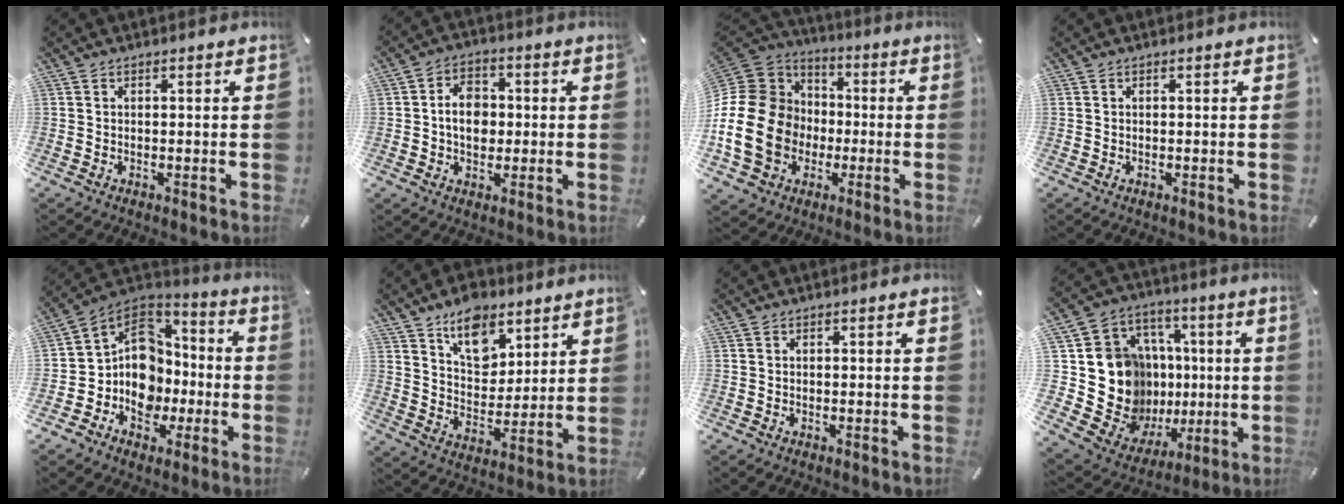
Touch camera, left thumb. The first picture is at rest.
{"total": 7.3, "force": [-0.2, 5.7, 4.6], "torque": [-0.082, 0.007, -0.005]}
{"total": 22.5, "force": [-4.7, 18.8, 11.5], "torque": [-0.246, 0.028, -0.067]}
{"total": 0.0}
{"total": 12.5, "force": [-1.9, 11.6, 4.1], "torque": [-0.092, -0.013, -0.028]}
{"total": 11.7, "force": [7.7, 7.5, 4.5], "torque": [-0.066, -0.049, 0.139]}
{"total": 0.0}
{"total": 20.9, "force": [0.9, 18.5, 9.7], "torque": [-0.177, -0.031, 0.061]}